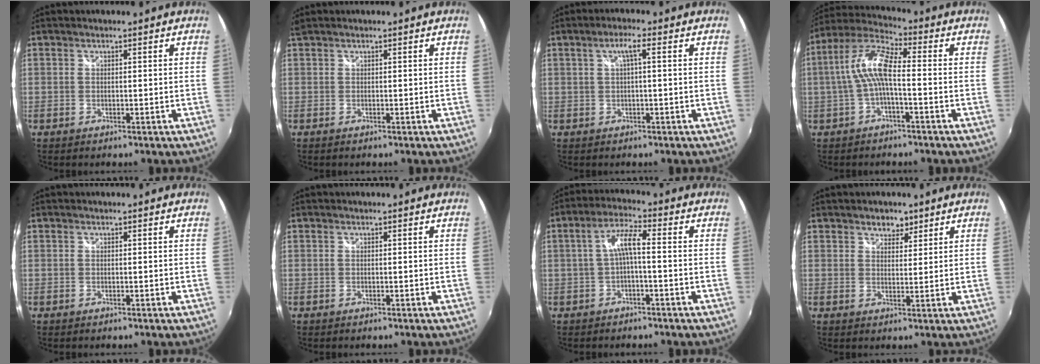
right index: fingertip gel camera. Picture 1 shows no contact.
{"total": 0.7, "force": [0.5, 0.3, 0.4], "torque": [-0.009, 0.003, 0.007]}
{"total": 2.8, "force": [0.5, 0.1, 2.8], "torque": [-0.051, 0.007, 0.008]}
{"total": 9.0, "force": [-0.9, 2.3, 8.7], "torque": [-0.187, 0.019, -0.018]}
{"total": 0.0}
{"total": 0.0}
{"total": 5.1, "force": [-0.9, 0.8, 5.0], "torque": [-0.104, 0.013, -0.016]}
{"total": 3.3, "force": [2.3, 2.0, 1.1], "torque": [-0.010, 0.004, 0.037]}